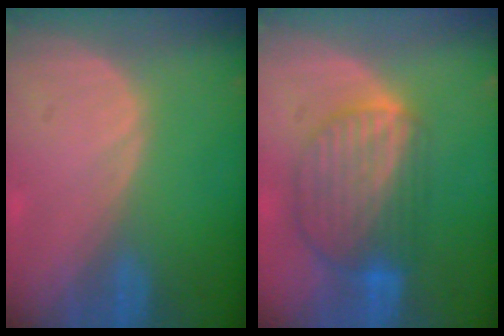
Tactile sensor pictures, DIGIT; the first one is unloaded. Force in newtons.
{"total": 8.7, "press": 7.7, "slide": 4.1}